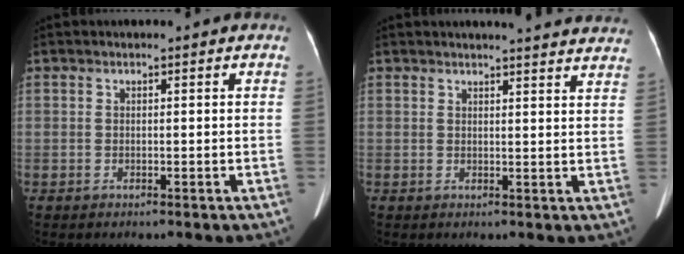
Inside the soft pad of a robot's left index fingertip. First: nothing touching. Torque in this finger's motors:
{"motor_torque": [0.54, -0.77, 0.01, 0.01]}